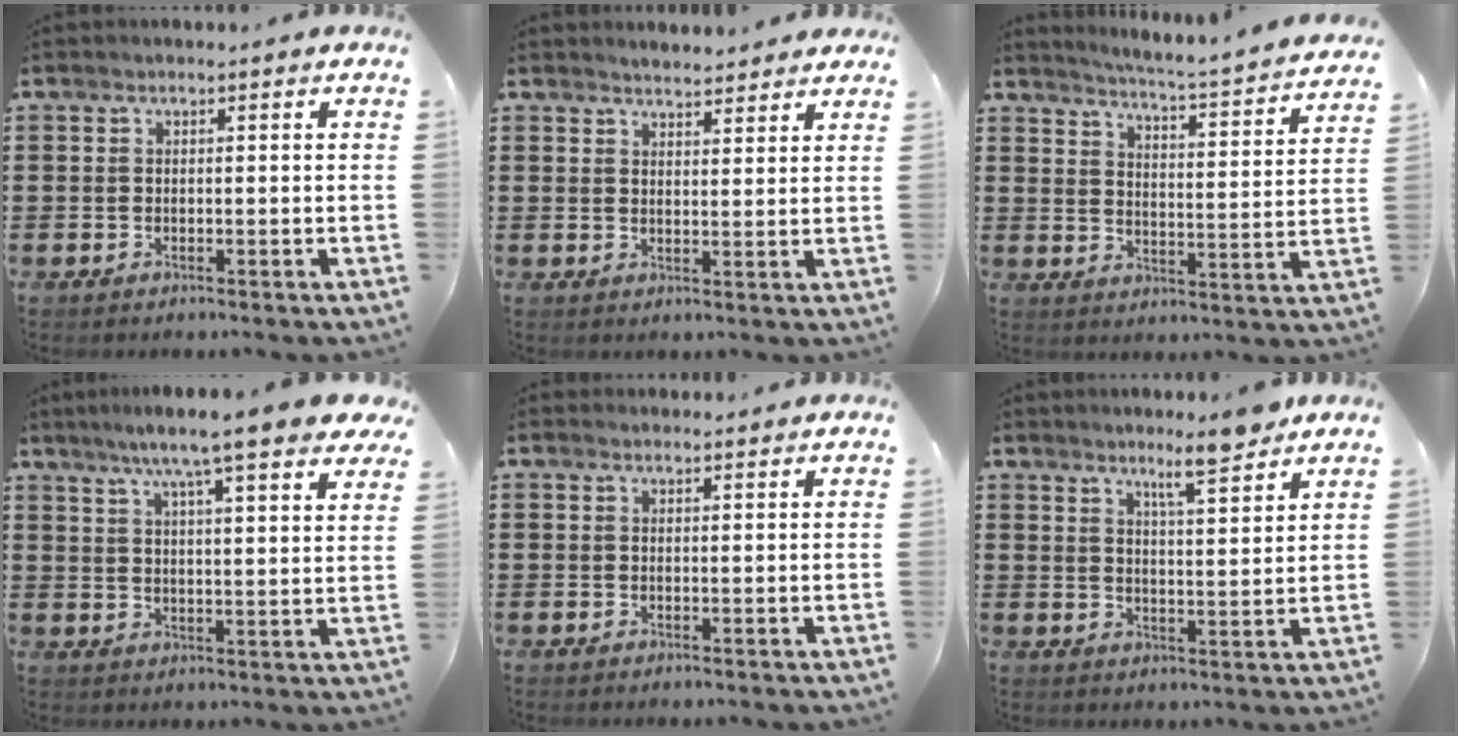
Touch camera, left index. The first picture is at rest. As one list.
[{"total": 2.6, "force": [2.6, 0.3, 0.0], "torque": [-0.007, -0.002, 0.050]}, {"total": 3.8, "force": [3.6, -1.0, 0.8], "torque": [-0.038, -0.040, 0.050]}, {"total": 8.1, "force": [6.7, 0.1, 4.6], "torque": [-0.105, -0.021, 0.111]}, {"total": 0.8, "force": [0.8, 0.1, 0.2], "torque": [-0.006, 0.001, 0.016]}, {"total": 6.7, "force": [5.6, 0.4, 3.6], "torque": [-0.062, -0.024, 0.093]}]